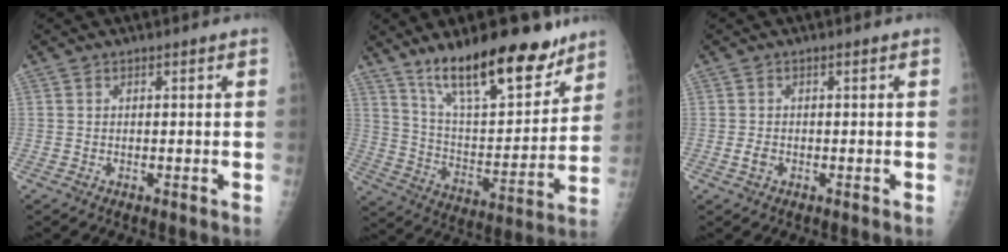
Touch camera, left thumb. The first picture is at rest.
{"total": 20.9, "force": [14.8, 6.9, 12.9], "torque": [-0.163, -0.085, 0.250]}
{"total": 1.5, "force": [-0.5, 1.0, 1.0], "torque": [-0.018, 0.001, -0.009]}